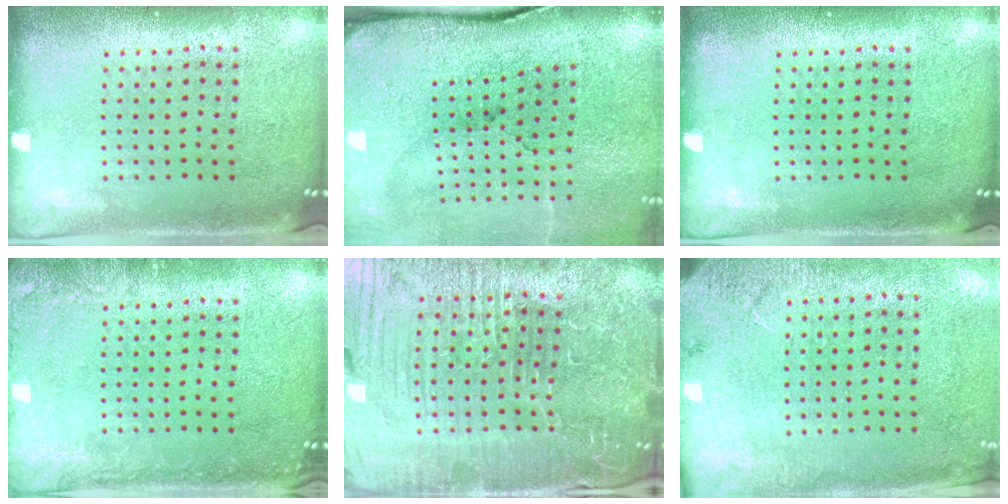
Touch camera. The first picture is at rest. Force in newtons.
{"total": 5.1, "press": 4.0, "slide": 3.1}
{"total": 0.0}
{"total": 2.0, "press": 2.0, "slide": 0.2}
{"total": 6.4, "press": 5.9, "slide": 2.5}
{"total": 2.6, "press": 2.2, "slide": 1.3}